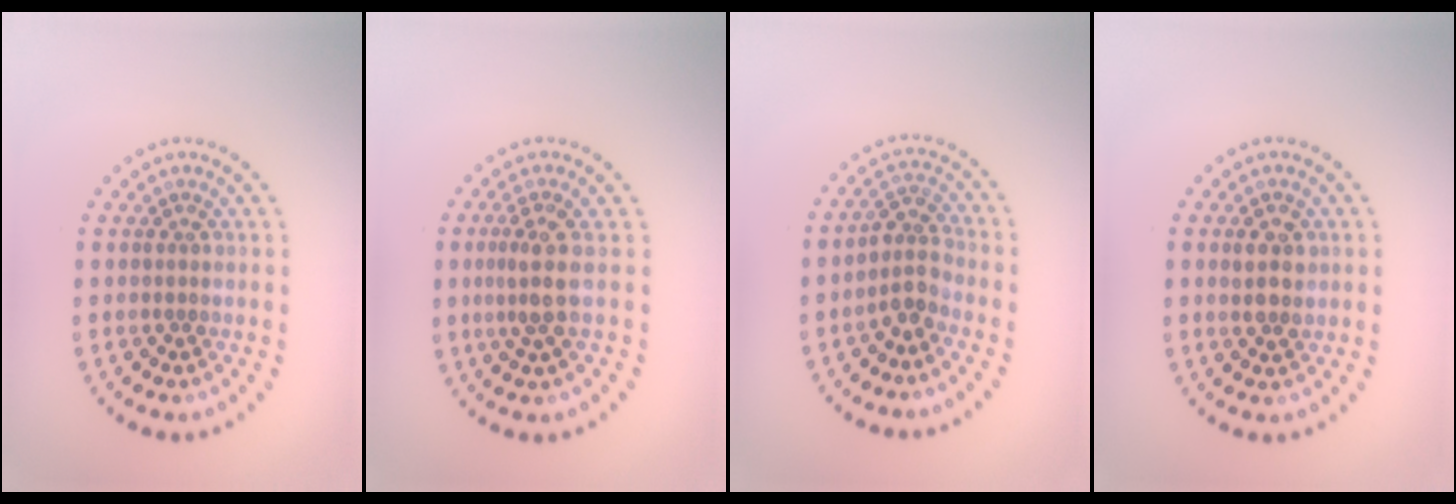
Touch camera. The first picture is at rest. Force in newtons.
{"total": 2.6, "press": 2.0, "slide": 1.7}
{"total": 2.6, "press": 2.1, "slide": 1.6}
{"total": 2.2, "press": 2.2, "slide": 0.3}